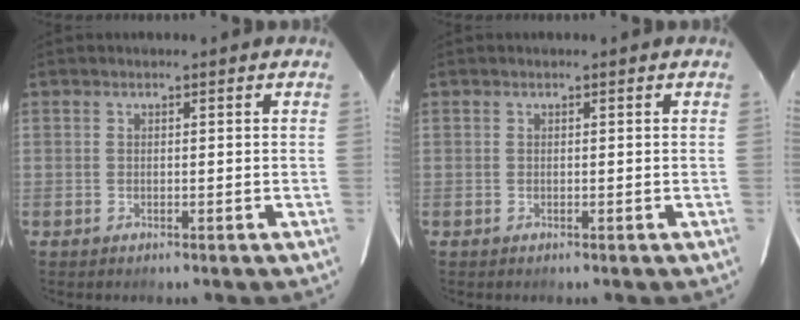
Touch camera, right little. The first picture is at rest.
{"total": 0.0}